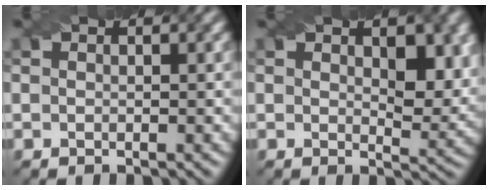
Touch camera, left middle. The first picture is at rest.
{"total": 4.9, "force": [1.6, 2.4, 4.0], "torque": [-0.052, -0.010, 0.031]}